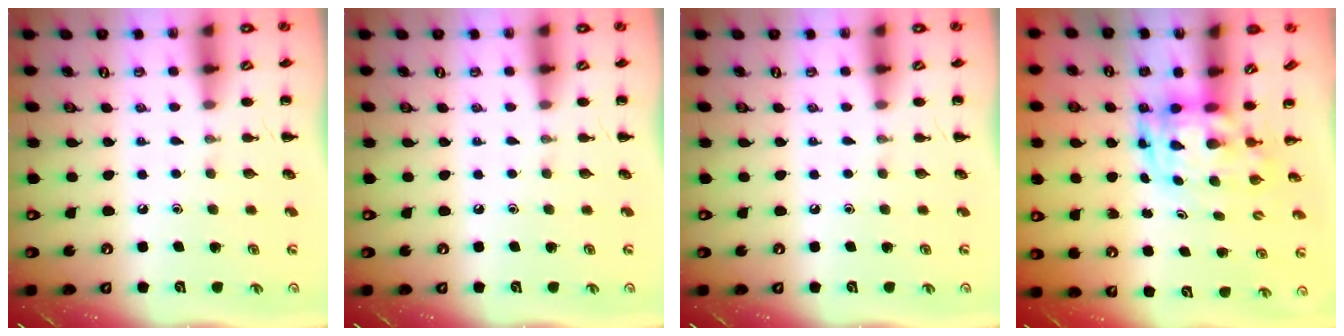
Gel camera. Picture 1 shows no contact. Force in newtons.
{"total": 0.0}
{"total": 0.0}
{"total": 3.1, "press": 3.1, "slide": 0.6}